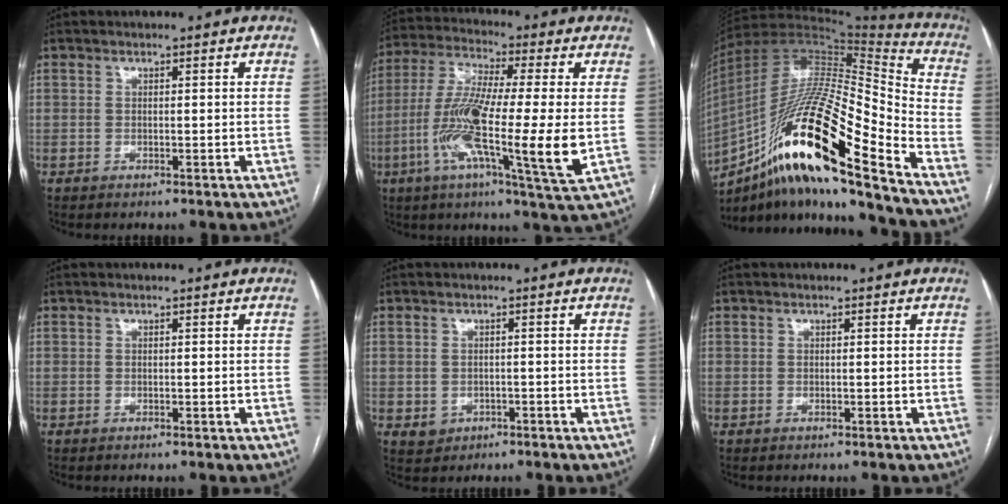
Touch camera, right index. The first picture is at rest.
{"total": 17.7, "force": [-3.0, 0.7, 17.4], "torque": [-0.333, -0.018, -0.062]}
{"total": 26.6, "force": [-14.3, 3.1, 22.2], "torque": [-0.394, -0.018, -0.253]}
{"total": 0.0}
{"total": 2.3, "force": [-0.9, 2.0, 0.5], "torque": [-0.007, 0.004, -0.006]}
{"total": 0.0}